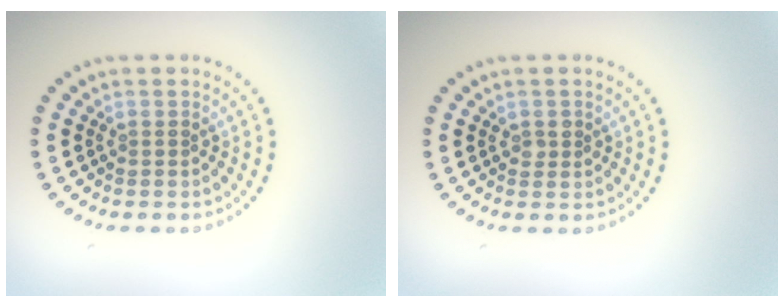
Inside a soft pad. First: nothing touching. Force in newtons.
{"total": 1.0, "press": 1.0, "slide": 0.0}